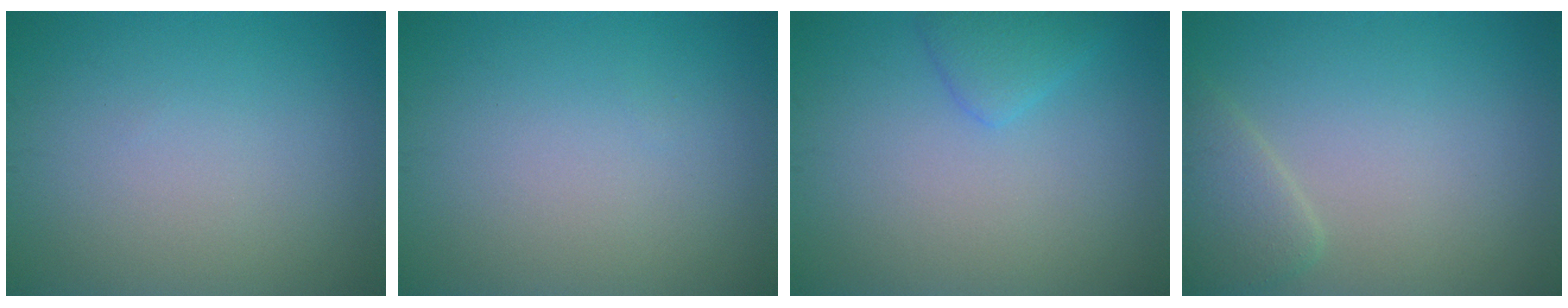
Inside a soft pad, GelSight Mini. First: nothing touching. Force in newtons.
{"total": 0.0}
{"total": 1.9, "press": 1.9, "slide": 0.2}
{"total": 2.4, "press": 2.4, "slide": 0.2}